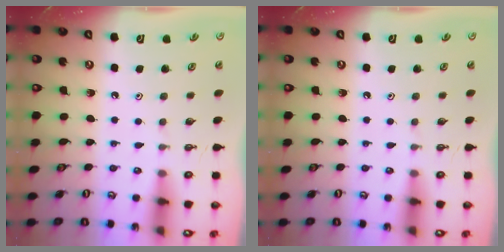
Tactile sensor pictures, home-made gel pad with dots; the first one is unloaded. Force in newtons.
{"total": 0.0}